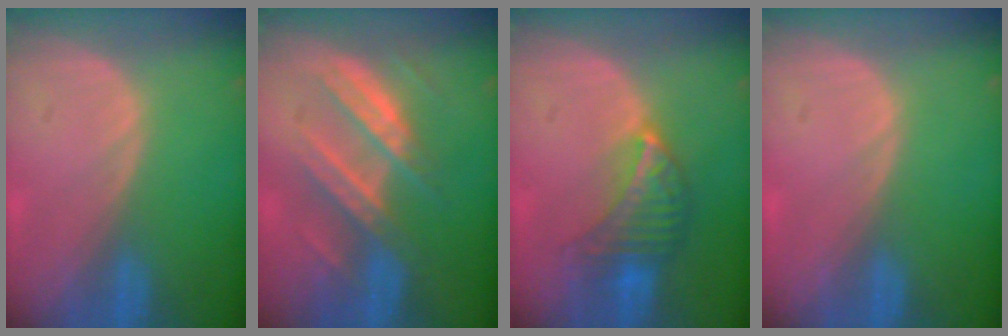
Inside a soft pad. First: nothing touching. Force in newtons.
{"total": 7.3, "press": 7.3, "slide": 0.1}
{"total": 7.0, "press": 6.4, "slide": 2.9}
{"total": 0.0}